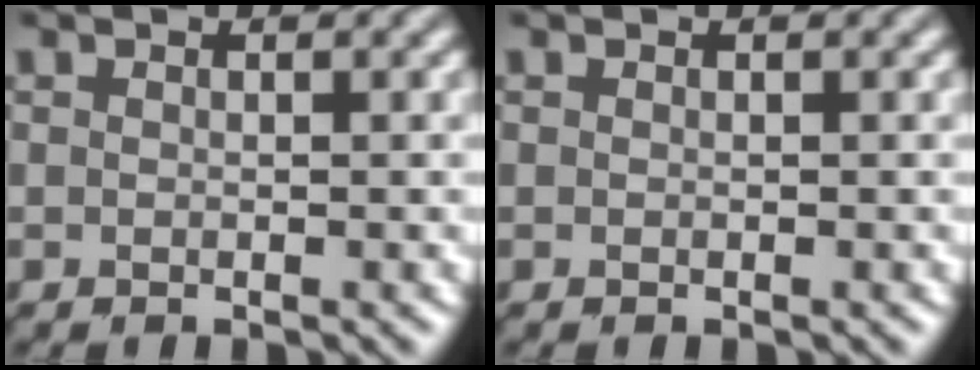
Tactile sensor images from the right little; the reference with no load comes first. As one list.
[{"total": 0.0}]